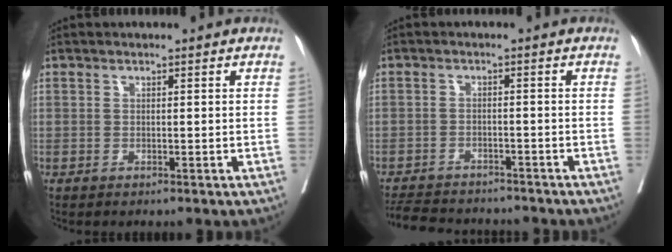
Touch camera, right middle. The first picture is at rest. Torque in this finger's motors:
{"motor_torque": [0.08, -0.11, 0.03, 0.01]}